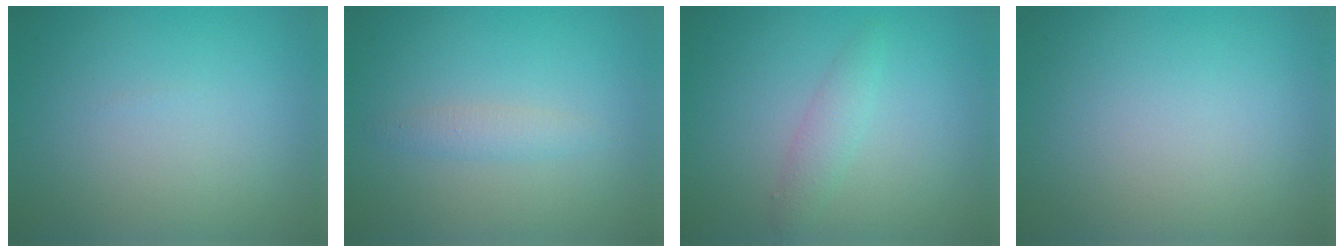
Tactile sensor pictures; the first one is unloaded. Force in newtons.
{"total": 1.4, "press": 1.4, "slide": 0.0}
{"total": 1.7, "press": 1.7, "slide": 0.1}
{"total": 0.0}